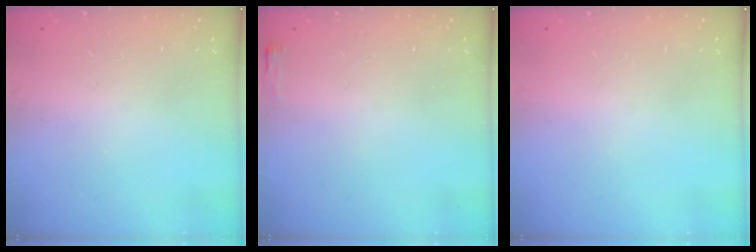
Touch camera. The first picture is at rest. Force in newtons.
{"total": 2.7, "press": 2.6, "slide": 0.8}
{"total": 0.0}